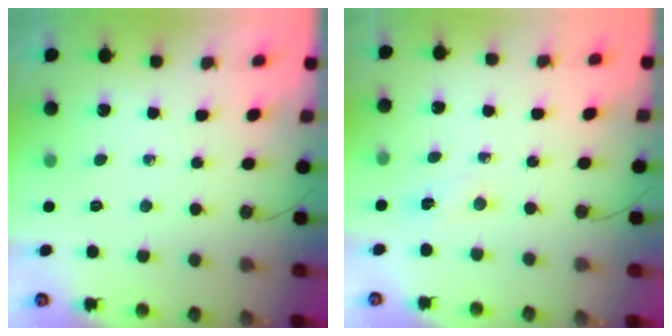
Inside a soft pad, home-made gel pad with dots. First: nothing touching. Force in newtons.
{"total": 2.1, "press": 2.0, "slide": 0.4}